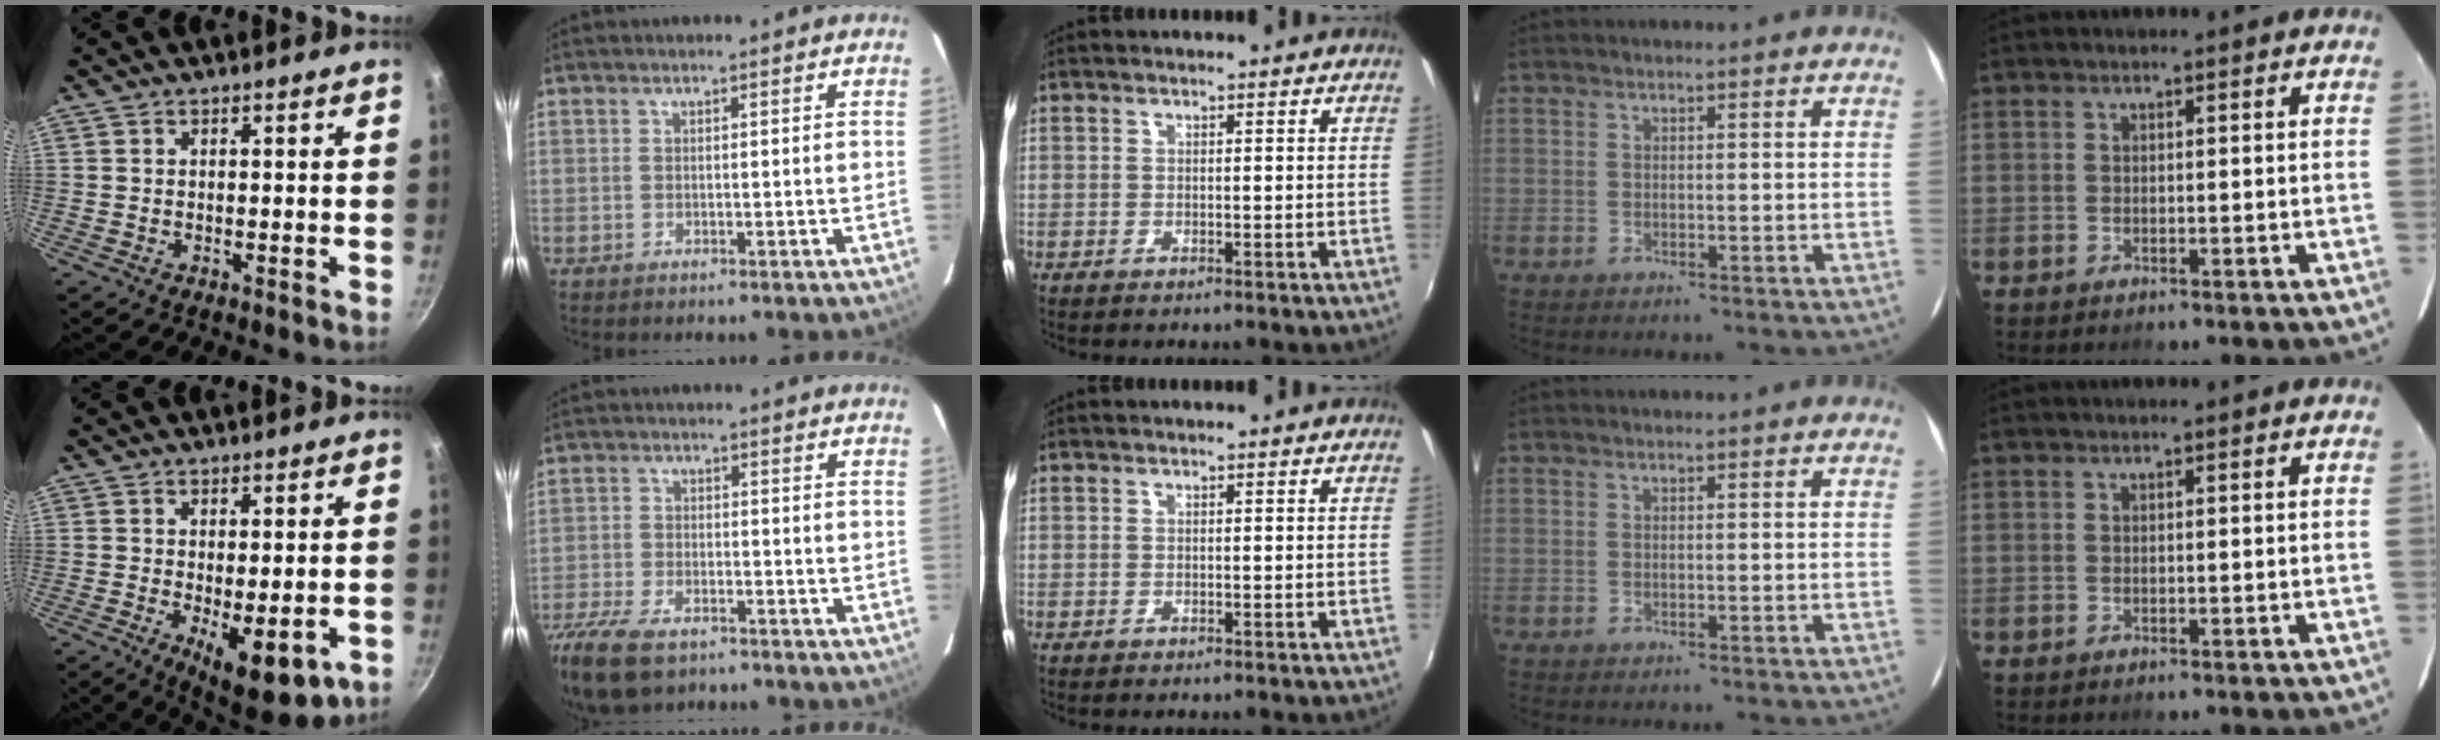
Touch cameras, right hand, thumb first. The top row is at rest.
{"thumb": {"total": 11.5, "force": [-3.4, 4.6, 10.0], "torque": [-0.126, -0.012, -0.034]}, "index": {"total": 15.2, "force": [-10.9, 6.9, 8.0], "torque": [-0.207, -0.037, -0.200]}}